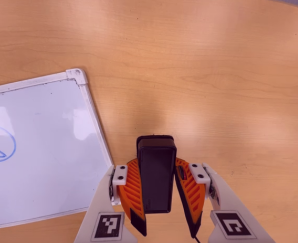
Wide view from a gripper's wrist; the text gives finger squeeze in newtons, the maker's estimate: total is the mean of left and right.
{"total": 8.9, "left": 7.6, "right": 10.3}